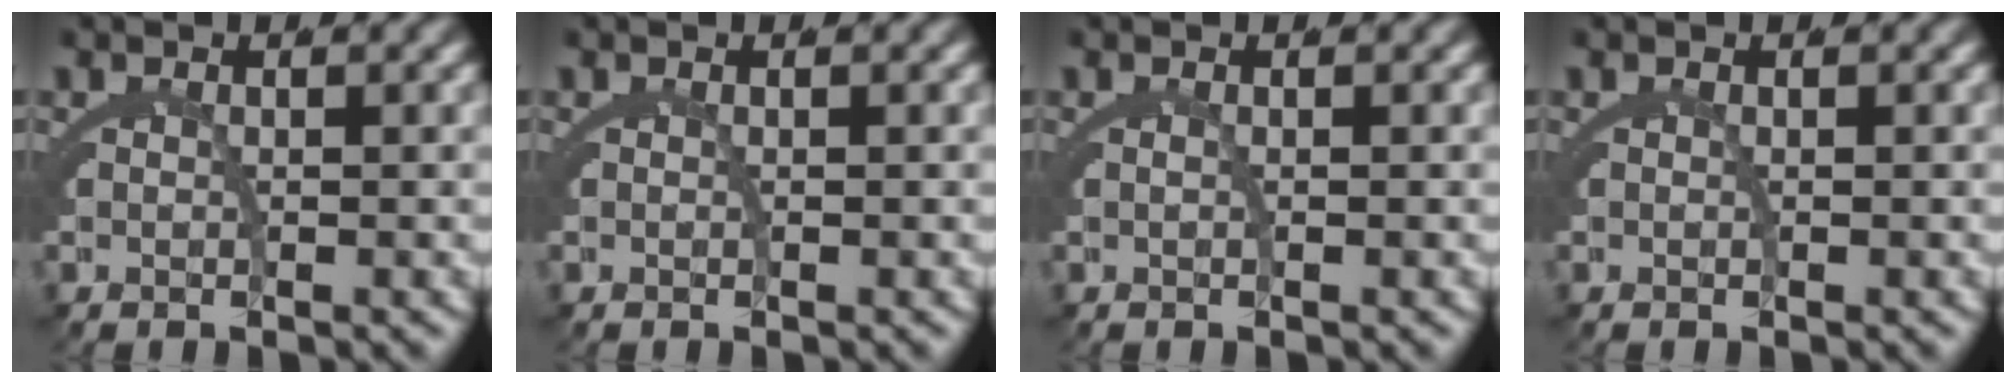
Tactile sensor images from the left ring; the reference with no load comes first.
{"total": 0.0}
{"total": 0.6, "force": [0.0, -0.6, 0.2], "torque": [-0.008, -0.002, 0.001]}
{"total": 0.0}